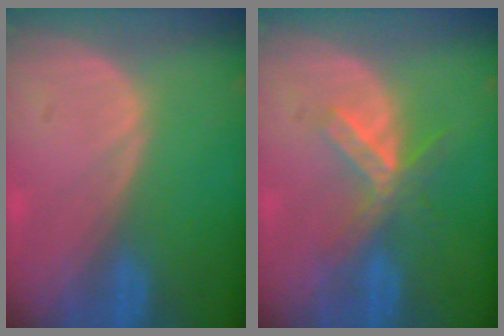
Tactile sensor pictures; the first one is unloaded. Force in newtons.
{"total": 5.1, "press": 5.1, "slide": 0.3}